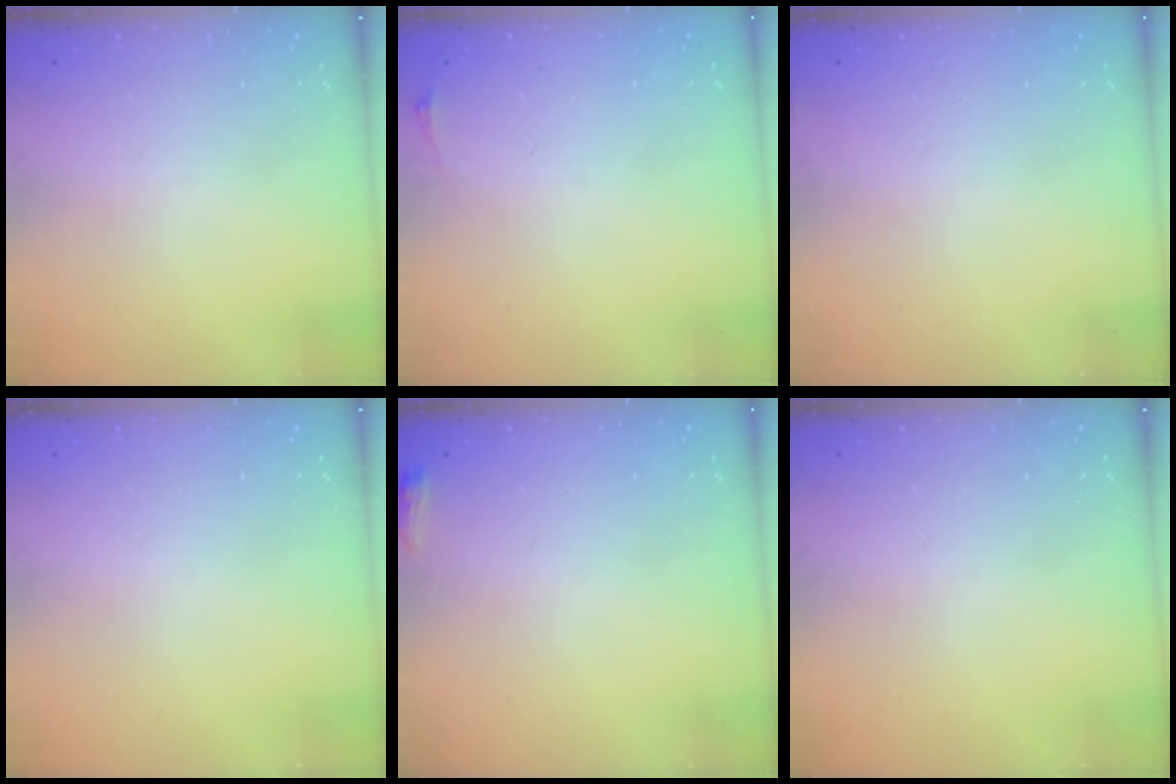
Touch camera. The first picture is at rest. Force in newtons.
{"total": 2.8, "press": 2.1, "slide": 1.9}
{"total": 2.9, "press": 2.4, "slide": 1.6}
{"total": 0.0}
{"total": 4.7, "press": 4.6, "slide": 0.8}
{"total": 0.0}